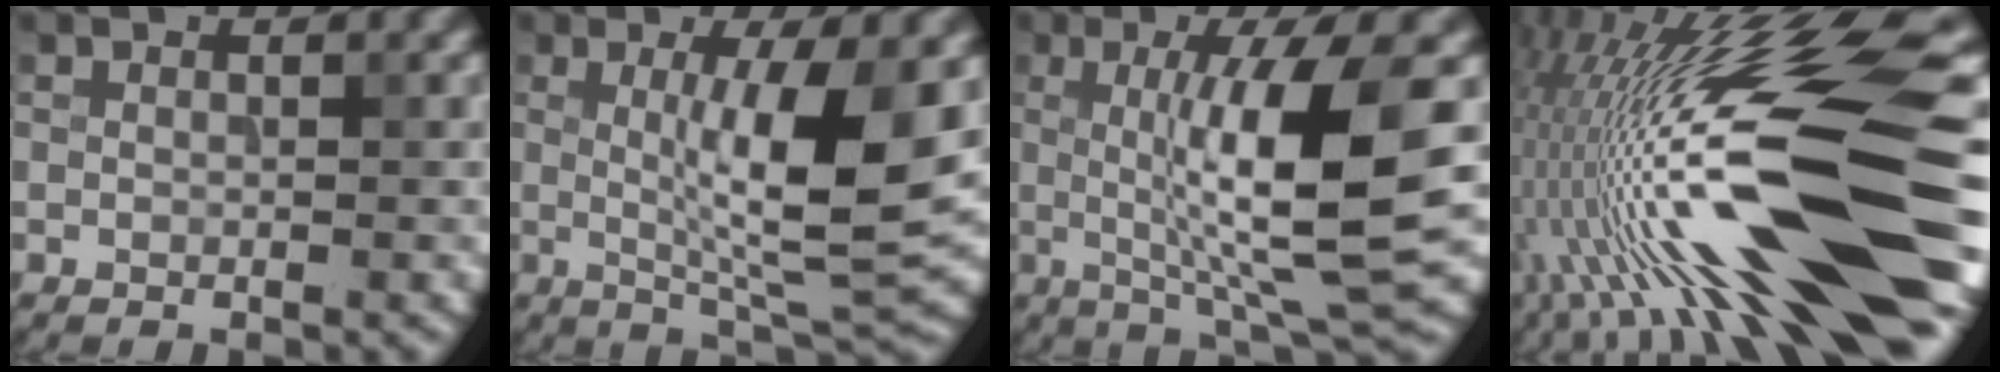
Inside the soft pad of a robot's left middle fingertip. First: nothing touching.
{"total": 8.6, "force": [0.8, 1.5, 8.4], "torque": [-0.128, -0.018, 0.021]}
{"total": 10.6, "force": [0.5, 2.1, 10.4], "torque": [-0.142, -0.007, 0.014]}
{"total": 16.9, "force": [-3.8, 2.7, 16.2], "torque": [-0.292, 0.026, -0.054]}